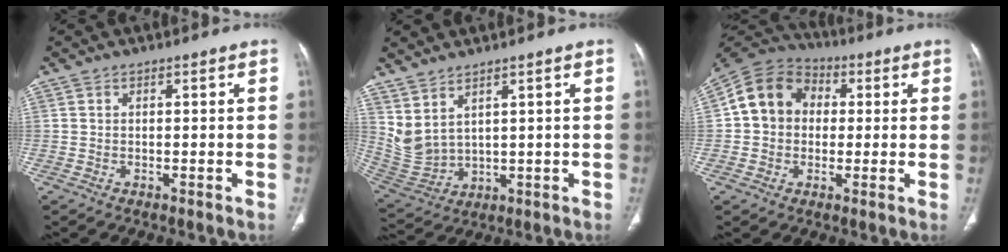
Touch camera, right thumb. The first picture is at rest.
{"total": 7.2, "force": [4.4, 3.2, 4.8], "torque": [-0.099, -0.029, 0.112]}
{"total": 11.9, "force": [1.2, 10.1, 6.1], "torque": [-0.091, 0.025, 0.009]}